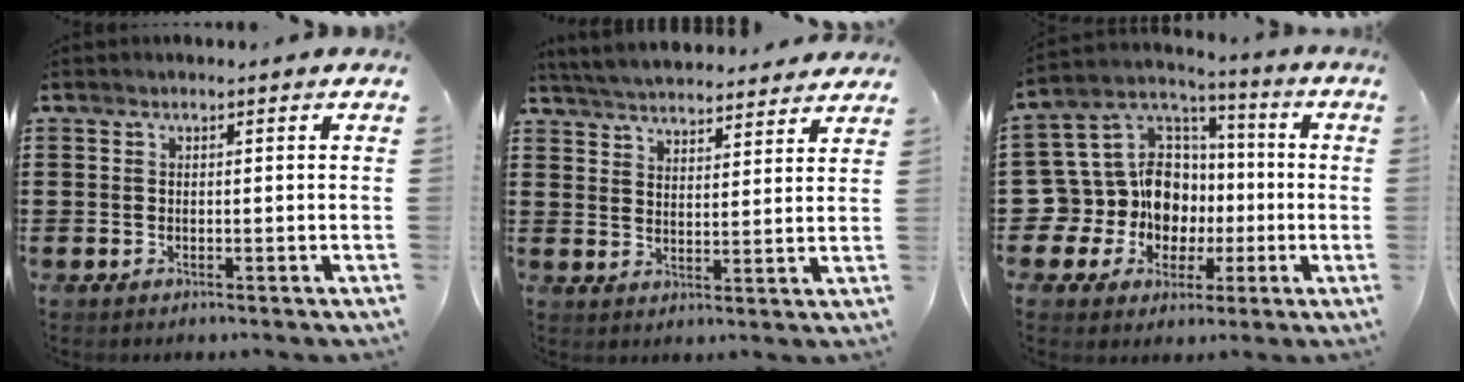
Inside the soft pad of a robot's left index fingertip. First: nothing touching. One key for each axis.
{"total": 5.0, "fx": 5.0, "fy": 0.3, "fz": 0.7, "tx": -0.033, "ty": -0.026, "tz": 0.088}
{"total": 12.8, "fx": -1.8, "fy": 11.7, "fz": 4.9, "tx": -0.147, "ty": -0.002, "tz": -0.027}